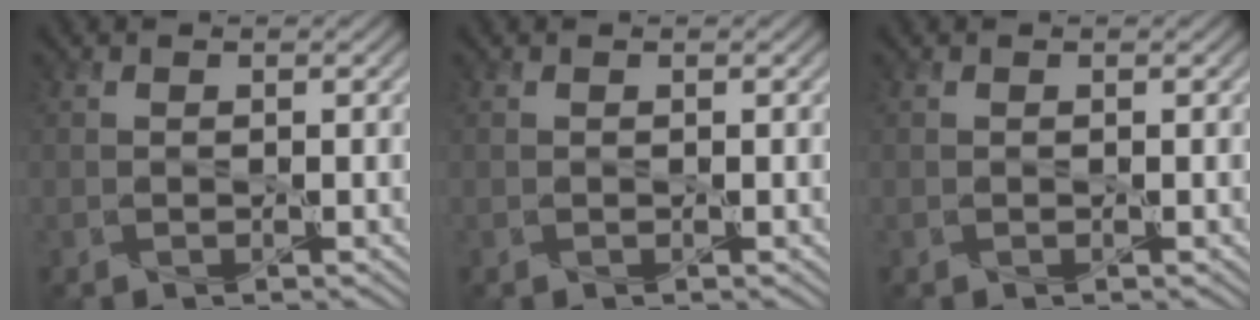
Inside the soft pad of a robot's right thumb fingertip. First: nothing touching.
{"total": 0.0}
{"total": 0.0}